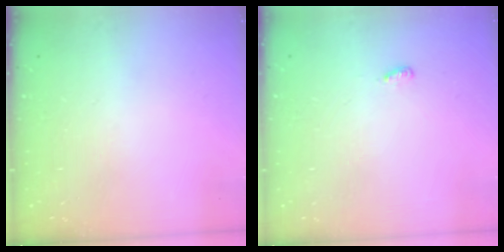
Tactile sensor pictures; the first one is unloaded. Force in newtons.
{"total": 3.2, "press": 3.1, "slide": 0.4}